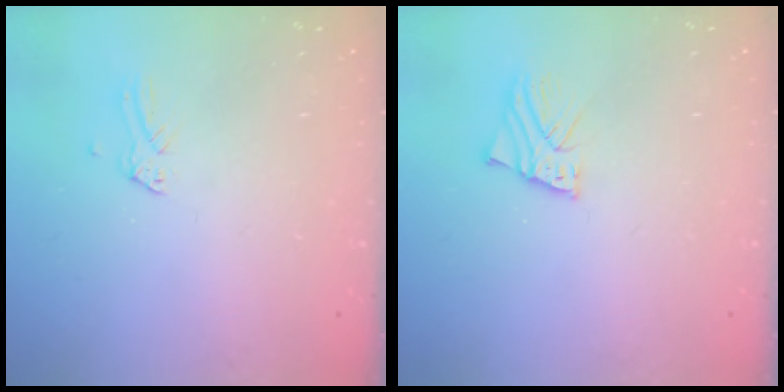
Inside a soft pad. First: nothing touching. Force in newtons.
{"total": 2.3, "press": 2.3, "slide": 0.2}